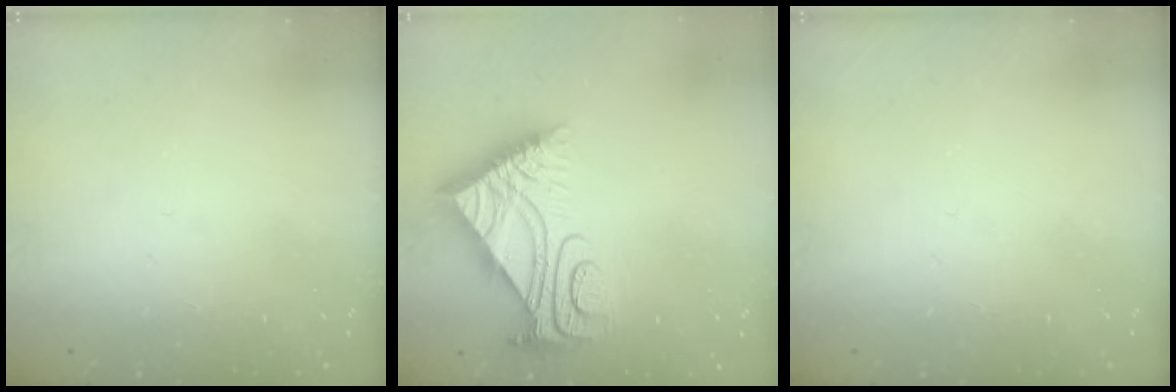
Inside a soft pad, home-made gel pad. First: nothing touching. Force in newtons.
{"total": 8.7, "press": 8.7, "slide": 0.5}
{"total": 0.0}